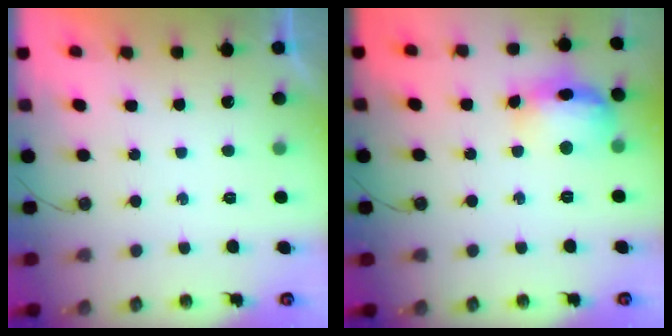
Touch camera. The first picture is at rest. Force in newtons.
{"total": 15.0, "press": 14.9, "slide": 2.0}